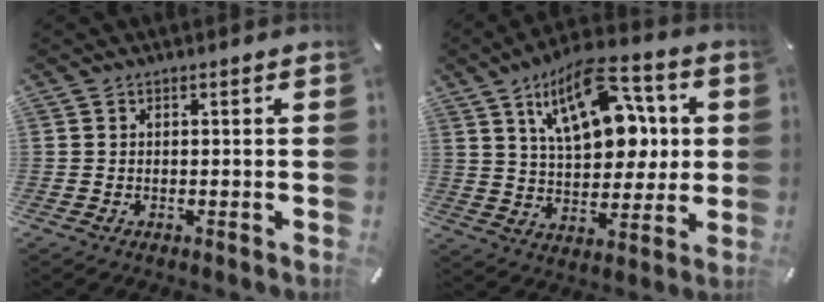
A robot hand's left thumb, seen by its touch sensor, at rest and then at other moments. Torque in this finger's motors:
{"motor_torque": [2.51, 2.51, 1.65, -1.11, 0.40]}